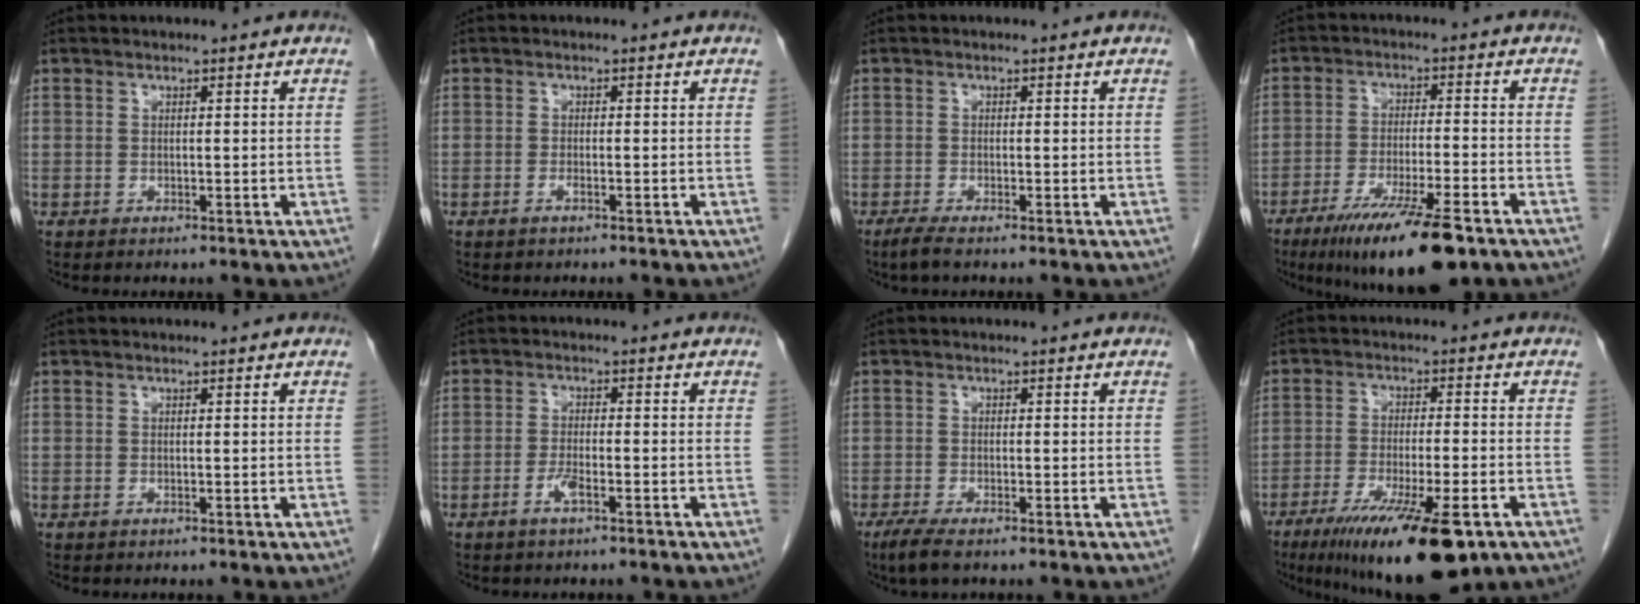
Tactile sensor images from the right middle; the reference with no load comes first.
{"total": 1.1, "force": [-0.8, 0.1, 0.8], "torque": [-0.019, 0.000, -0.015]}
{"total": 1.7, "force": [-1.3, 0.0, 1.1], "torque": [-0.031, -0.007, -0.029]}
{"total": 14.1, "force": [-9.2, 1.9, 10.4], "torque": [-0.168, -0.033, -0.151]}
{"total": 0.0}
{"total": 2.6, "force": [-1.6, 0.4, 2.1], "torque": [-0.044, 0.000, -0.033]}
{"total": 3.2, "force": [-2.3, 0.5, 2.2], "torque": [-0.046, -0.009, -0.042]}
{"total": 16.5, "force": [-10.1, 2.9, 12.8], "torque": [-0.184, -0.038, -0.157]}